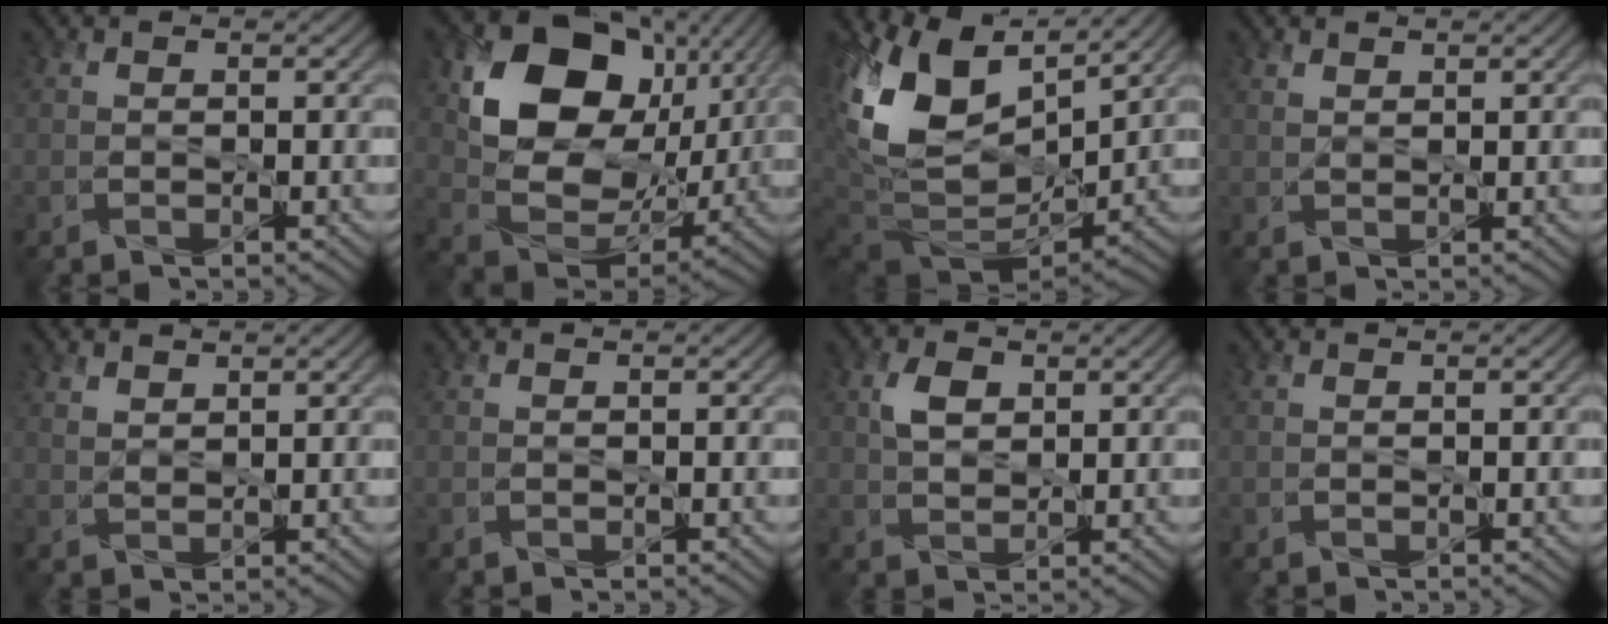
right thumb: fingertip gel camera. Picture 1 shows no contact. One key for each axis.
{"total": 16.4, "fx": 4.5, "fy": 11.5, "fz": 10.8, "tx": -0.203, "ty": -0.004, "tz": 0.109}
{"total": 16.0, "fx": 5.4, "fy": 9.9, "fz": 11.4, "tx": -0.238, "ty": 0.009, "tz": 0.110}
{"total": 1.5, "fx": 1.2, "fy": 0.5, "fz": 0.8, "tx": -0.015, "ty": 0.002, "tz": 0.026}
{"total": 2.5, "fx": 1.9, "fy": 0.9, "fz": 1.2, "tx": -0.029, "ty": 0.000, "tz": 0.045}
{"total": 0.0}
{"total": 3.7, "fx": 1.3, "fy": 2.1, "fz": 2.7, "tx": -0.051, "ty": 0.005, "tz": 0.027}
{"total": 0.0}